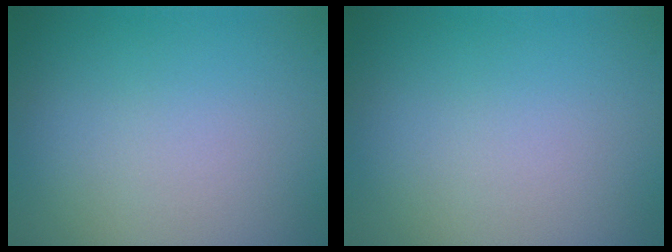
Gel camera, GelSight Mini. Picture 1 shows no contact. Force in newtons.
{"total": 0.0}